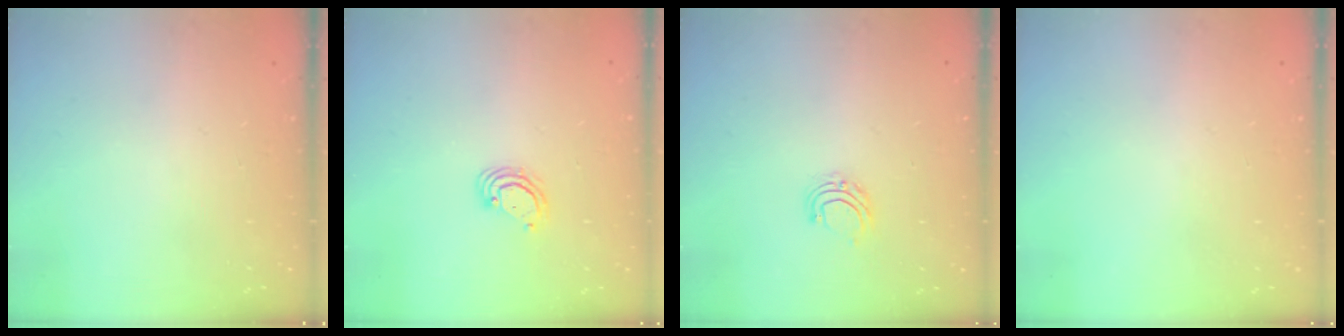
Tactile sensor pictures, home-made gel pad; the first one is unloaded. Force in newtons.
{"total": 4.4, "press": 4.4, "slide": 0.5}
{"total": 5.9, "press": 5.9, "slide": 0.4}
{"total": 0.0}